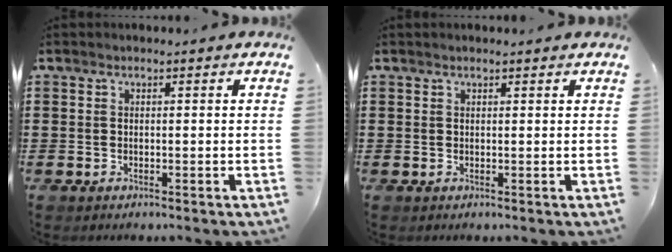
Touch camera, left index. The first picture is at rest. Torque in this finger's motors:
{"motor_torque": [0.46, -1.10, -0.23, -0.05]}